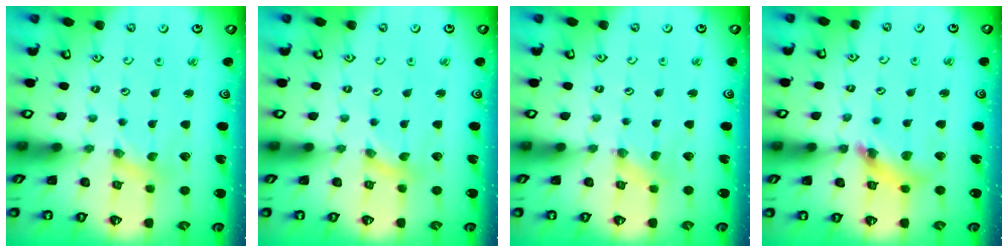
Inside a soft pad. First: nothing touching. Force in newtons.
{"total": 0.0}
{"total": 0.0}
{"total": 10.1, "press": 10.1, "slide": 1.0}